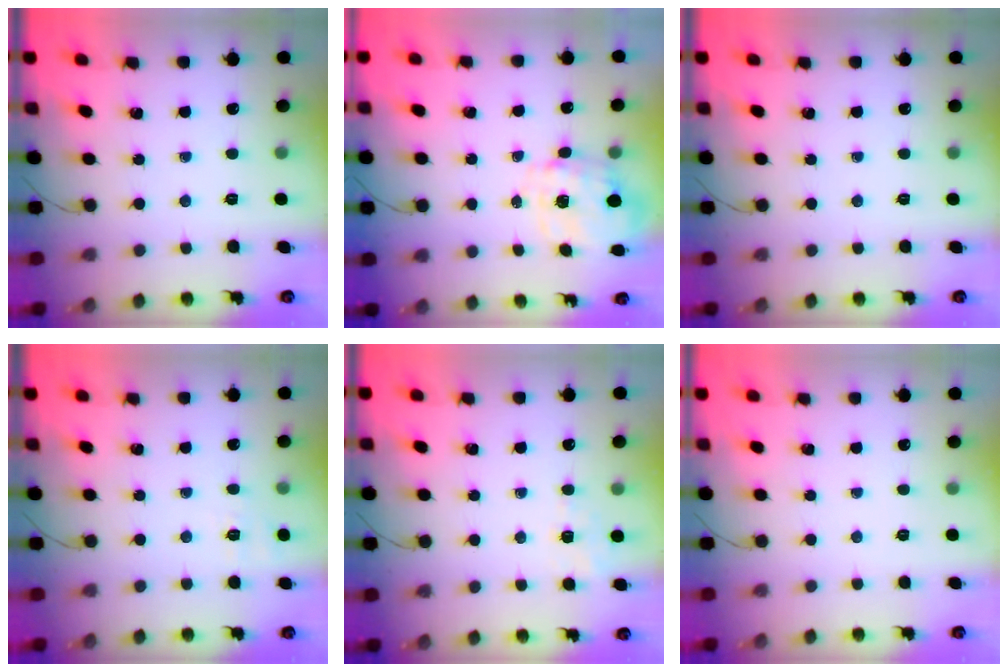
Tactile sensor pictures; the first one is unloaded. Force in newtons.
{"total": 2.5, "press": 2.3, "slide": 1.0}
{"total": 0.0}
{"total": 3.7, "press": 3.1, "slide": 2.0}
{"total": 1.4, "press": 0.5, "slide": 1.3}
{"total": 2.5, "press": 2.4, "slide": 0.5}